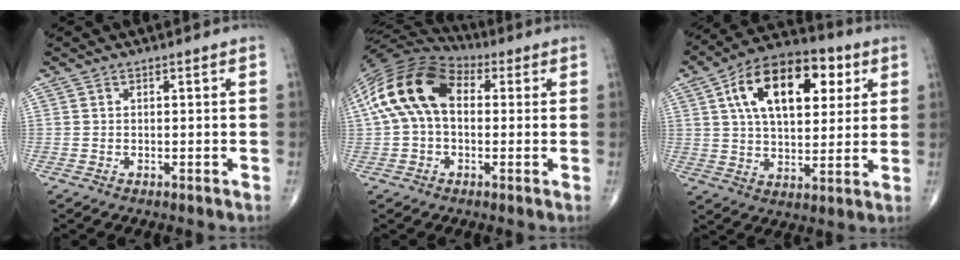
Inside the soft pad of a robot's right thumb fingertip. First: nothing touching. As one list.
[{"total": 15.6, "force": [2.4, 9.9, 11.8], "torque": [-0.232, 0.044, 0.033]}, {"total": 19.6, "force": [6.6, 10.8, 15.0], "torque": [-0.212, 0.001, 0.102]}]